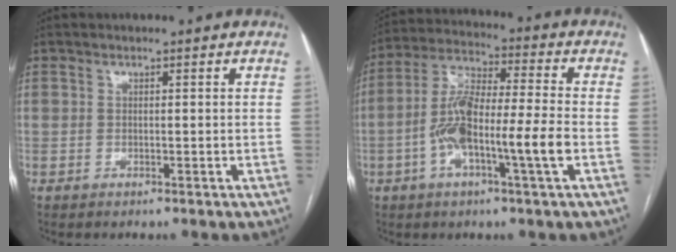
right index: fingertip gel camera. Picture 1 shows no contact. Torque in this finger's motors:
{"motor_torque": [1.66, -0.48, 0.58, 0.21]}